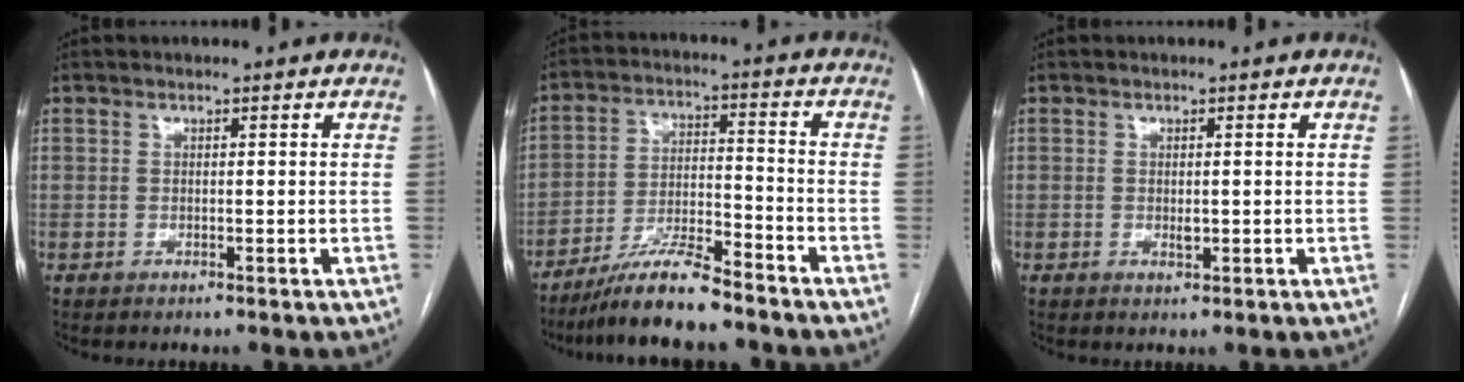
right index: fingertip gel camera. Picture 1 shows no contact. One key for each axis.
{"total": 9.6, "fx": -8.2, "fy": 0.8, "fz": 4.9, "tx": -0.090, "ty": -0.007, "tz": -0.149}
{"total": 1.1, "fx": -0.1, "fy": 0.4, "fz": 1.0, "tx": -0.019, "ty": -0.002, "tz": 0.000}